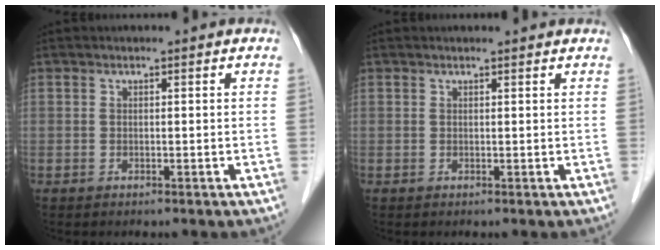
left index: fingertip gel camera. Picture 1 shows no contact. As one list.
[{"total": 1.4, "force": [1.4, 0.1, 0.4], "torque": [-0.010, 0.002, 0.010]}]